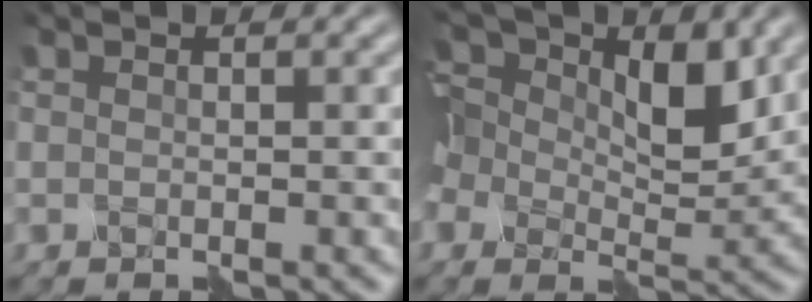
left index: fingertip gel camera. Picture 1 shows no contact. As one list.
[{"total": 10.5, "force": [3.2, 6.2, 7.8], "torque": [-0.164, 0.012, 0.046]}]